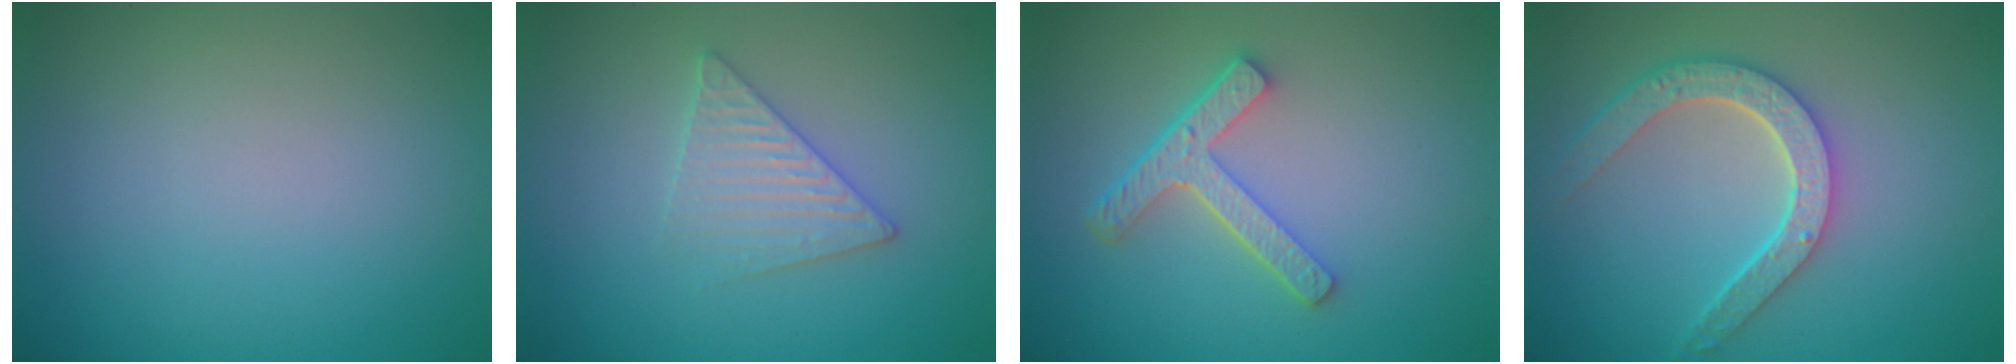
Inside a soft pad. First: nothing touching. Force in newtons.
{"total": 3.0, "press": 3.0, "slide": 0.3}
{"total": 3.9, "press": 2.9, "slide": 2.5}
{"total": 5.0, "press": 4.0, "slide": 3.0}